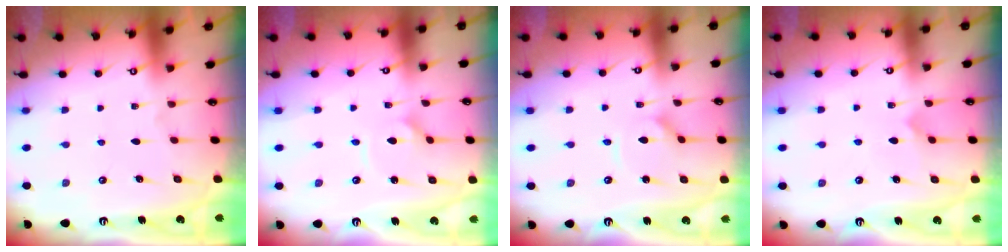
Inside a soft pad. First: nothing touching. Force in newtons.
{"total": 3.1, "press": 3.1, "slide": 0.2}
{"total": 3.0, "press": 2.9, "slide": 0.4}
{"total": 5.8, "press": 5.8, "slide": 0.4}